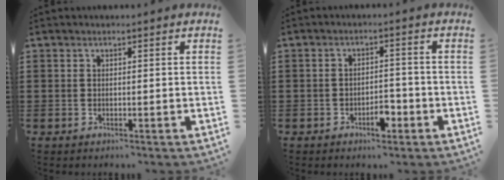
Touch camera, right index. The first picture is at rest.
{"total": 3.6, "force": [-2.0, 1.6, 2.5], "torque": [-0.042, 0.006, -0.037]}